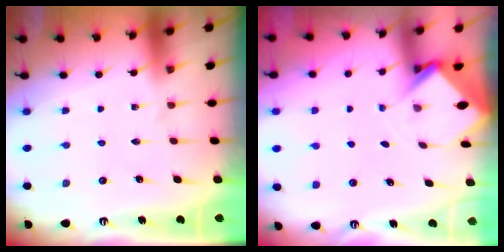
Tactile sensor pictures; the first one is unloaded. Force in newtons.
{"total": 2.9, "press": 2.9, "slide": 0.2}